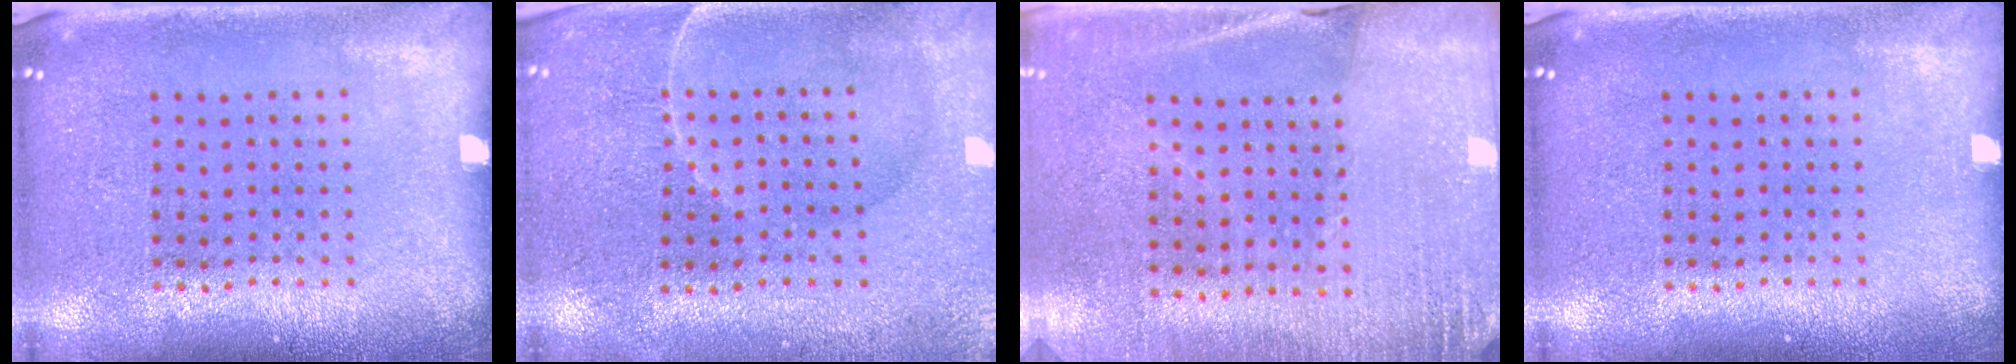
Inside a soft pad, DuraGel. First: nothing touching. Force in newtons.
{"total": 0.6, "press": 0.4, "slide": 0.5}
{"total": 2.7, "press": 2.6, "slide": 0.7}
{"total": 0.0}